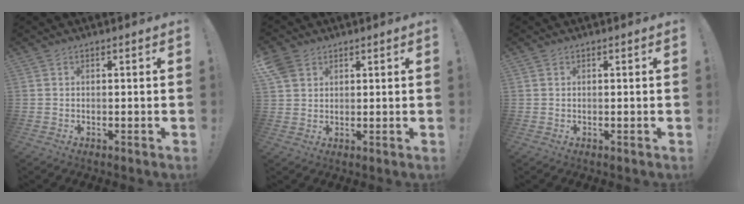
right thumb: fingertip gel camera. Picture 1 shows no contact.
{"total": 5.0, "force": [2.9, 3.6, 1.9], "torque": [-0.033, -0.007, 0.059]}
{"total": 0.0}